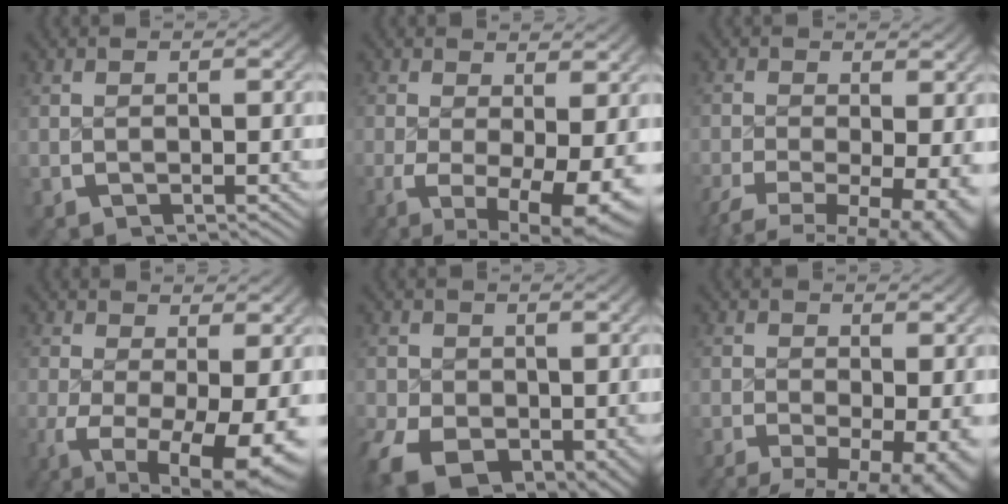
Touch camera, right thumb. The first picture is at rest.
{"total": 8.6, "force": [-1.2, 4.9, 6.9], "torque": [-0.106, -0.035, -0.005]}
{"total": 9.5, "force": [-3.0, 6.2, 6.6], "torque": [-0.119, -0.043, -0.031]}
{"total": 10.4, "force": [-2.2, 6.0, 8.3], "torque": [-0.133, -0.045, -0.013]}
{"total": 9.9, "force": [-3.5, 7.7, 5.2], "torque": [-0.108, -0.069, -0.022]}
{"total": 10.1, "force": [-3.4, 6.4, 7.0], "torque": [-0.111, -0.039, -0.038]}